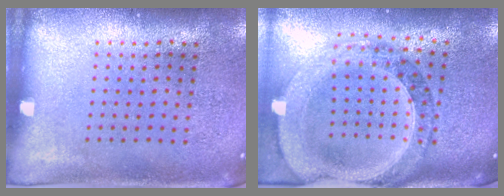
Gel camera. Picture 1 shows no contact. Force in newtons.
{"total": 1.8, "press": 1.7, "slide": 0.5}